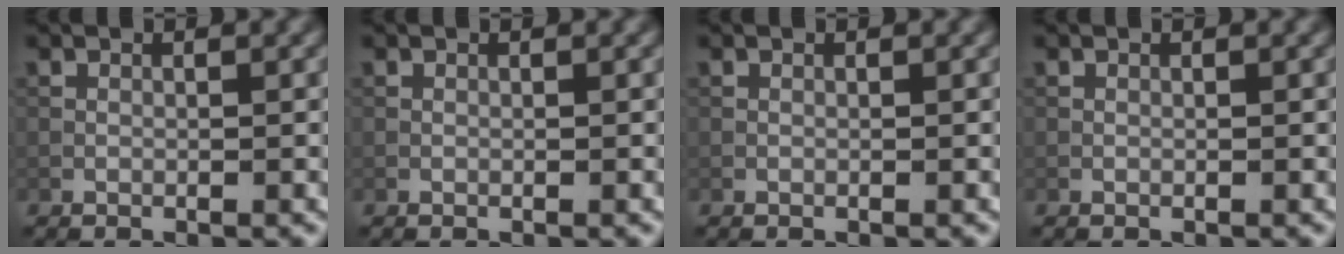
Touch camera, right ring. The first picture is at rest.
{"total": 0.0}
{"total": 0.0}
{"total": 0.0}